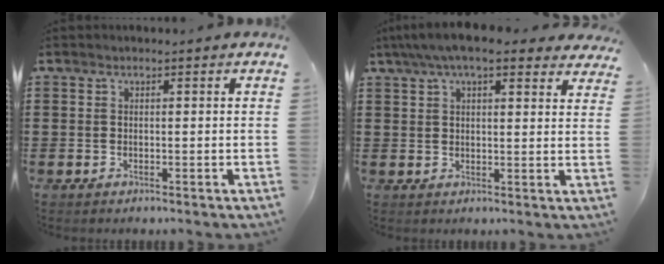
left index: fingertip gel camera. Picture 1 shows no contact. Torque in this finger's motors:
{"motor_torque": [2.14, 0.00, 1.05, 0.21]}